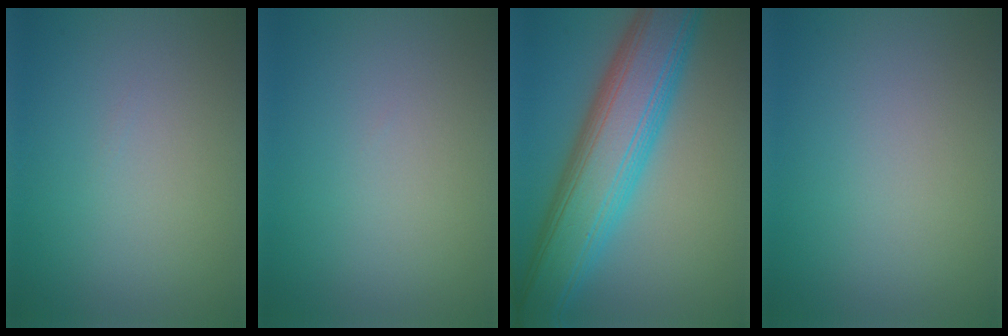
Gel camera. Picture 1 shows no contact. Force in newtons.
{"total": 0.0}
{"total": 10.6, "press": 10.6, "slide": 0.4}
{"total": 0.0}